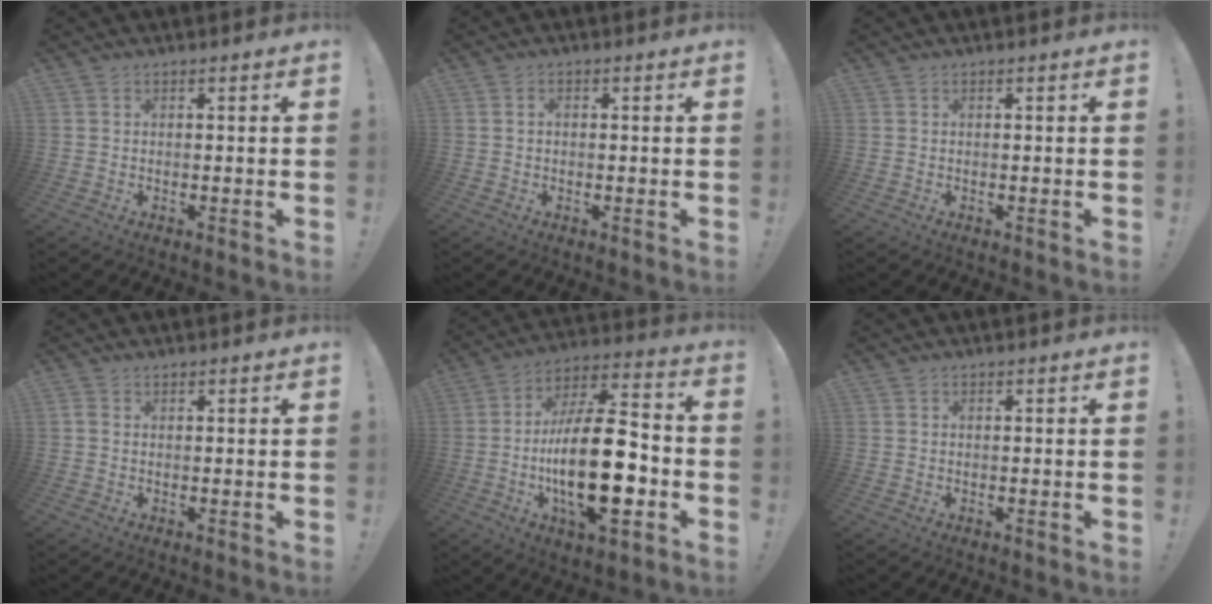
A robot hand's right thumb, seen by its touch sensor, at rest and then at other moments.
{"total": 1.2, "force": [-0.2, 0.9, 0.8], "torque": [-0.019, 0.006, -0.004]}
{"total": 0.0}
{"total": 0.6, "force": [0.3, 0.4, 0.4], "torque": [-0.004, 0.001, 0.005]}
{"total": 23.8, "force": [-5.4, 9.1, 21.3], "torque": [-0.387, 0.019, -0.087]}
{"total": 0.0}